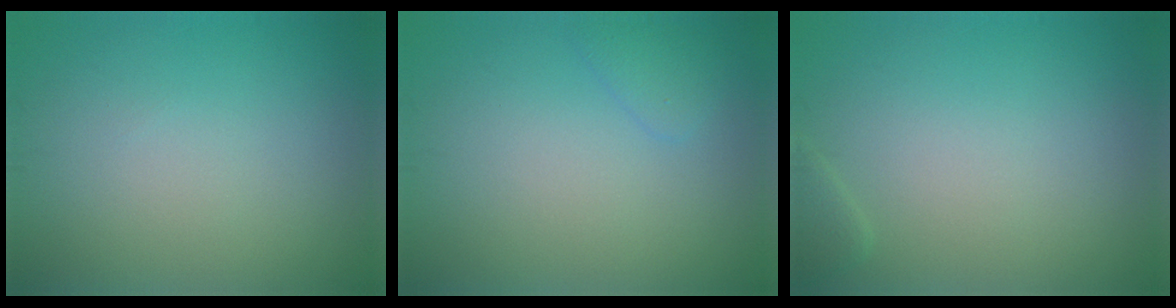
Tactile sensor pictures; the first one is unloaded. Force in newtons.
{"total": 1.2, "press": 1.2, "slide": 0.1}
{"total": 0.9, "press": 0.9, "slide": 0.1}